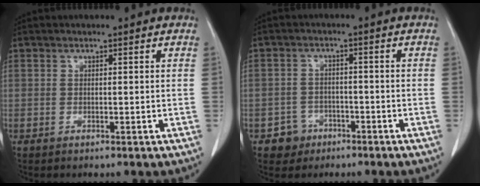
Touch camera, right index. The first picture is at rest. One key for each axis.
{"total": 3.8, "fx": -2.2, "fy": 3.1, "fz": -0.1, "tx": 0.006, "ty": 0.015, "tz": -0.034}